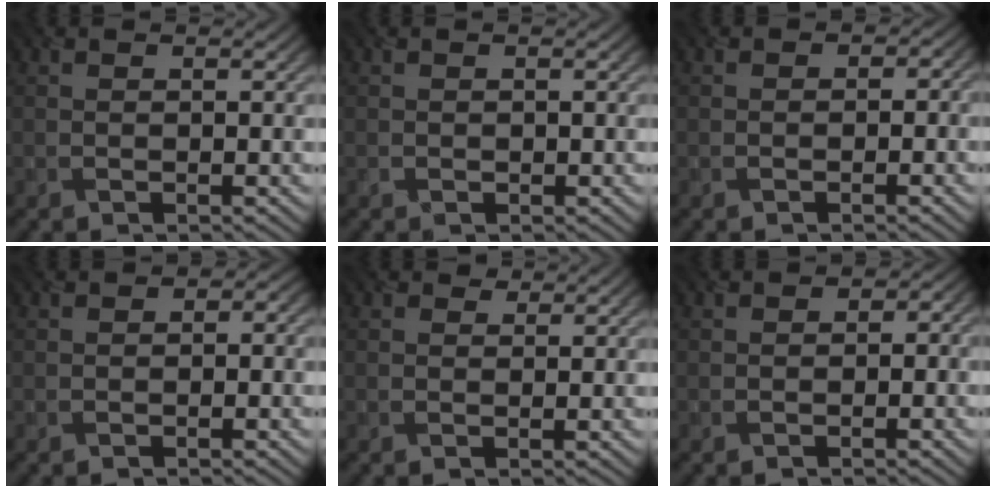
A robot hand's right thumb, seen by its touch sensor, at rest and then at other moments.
{"total": 0.7, "force": [-0.2, 0.6, -0.3], "torque": [0.006, -0.007, 0.002]}
{"total": 1.7, "force": [-0.9, 1.4, 0.4], "torque": [0.003, -0.007, -0.010]}
{"total": 2.0, "force": [-0.5, 1.6, 1.0], "torque": [-0.007, -0.005, -0.002]}
{"total": 1.0, "force": [0.6, 0.6, -0.6], "torque": [0.007, -0.005, 0.011]}
{"total": 2.0, "force": [-1.0, 1.6, 0.7], "torque": [-0.002, -0.008, -0.012]}